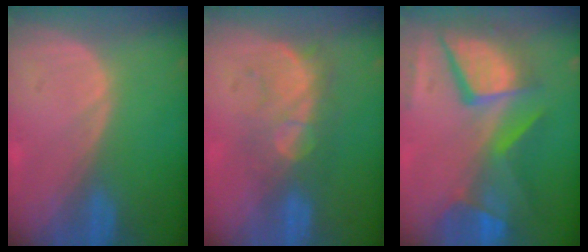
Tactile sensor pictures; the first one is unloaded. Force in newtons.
{"total": 7.6, "press": 7.1, "slide": 2.8}
{"total": 12.4, "press": 10.2, "slide": 7.0}